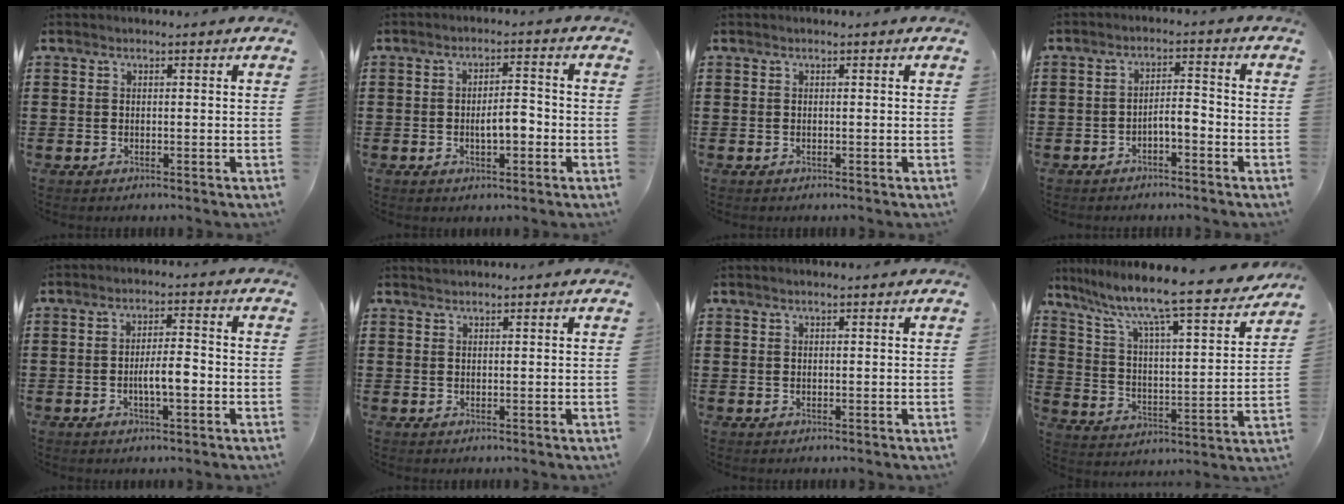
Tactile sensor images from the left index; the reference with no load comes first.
{"total": 4.5, "force": [-1.1, 1.8, 4.0], "torque": [-0.063, 0.004, -0.025]}
{"total": 0.0}
{"total": 2.8, "force": [-2.2, 0.7, 1.5], "torque": [-0.034, 0.006, -0.048]}
{"total": 4.7, "force": [-1.2, 1.3, 4.3], "torque": [-0.082, 0.005, -0.026]}
{"total": 0.9, "force": [0.9, 0.2, 0.0], "torque": [-0.003, 0.000, 0.017]}
{"total": 0.5, "force": [0.4, 0.0, 0.3], "torque": [-0.007, 0.000, 0.007]}
{"total": 9.7, "force": [8.2, 0.0, 5.1], "torque": [-0.126, -0.068, 0.129]}